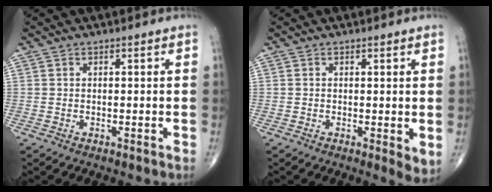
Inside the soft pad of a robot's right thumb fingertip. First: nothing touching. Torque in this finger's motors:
{"motor_torque": [0.30, 0.64, -0.08, -0.02, 0.11]}